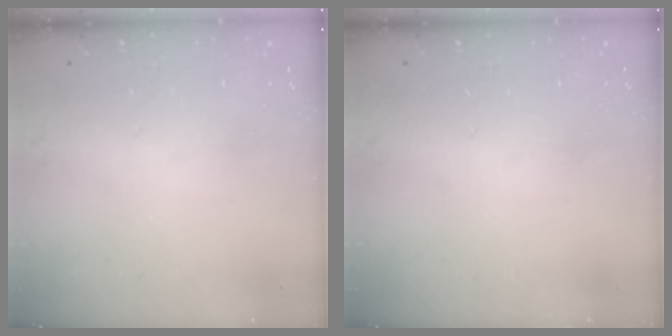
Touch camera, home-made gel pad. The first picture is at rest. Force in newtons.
{"total": 0.0}